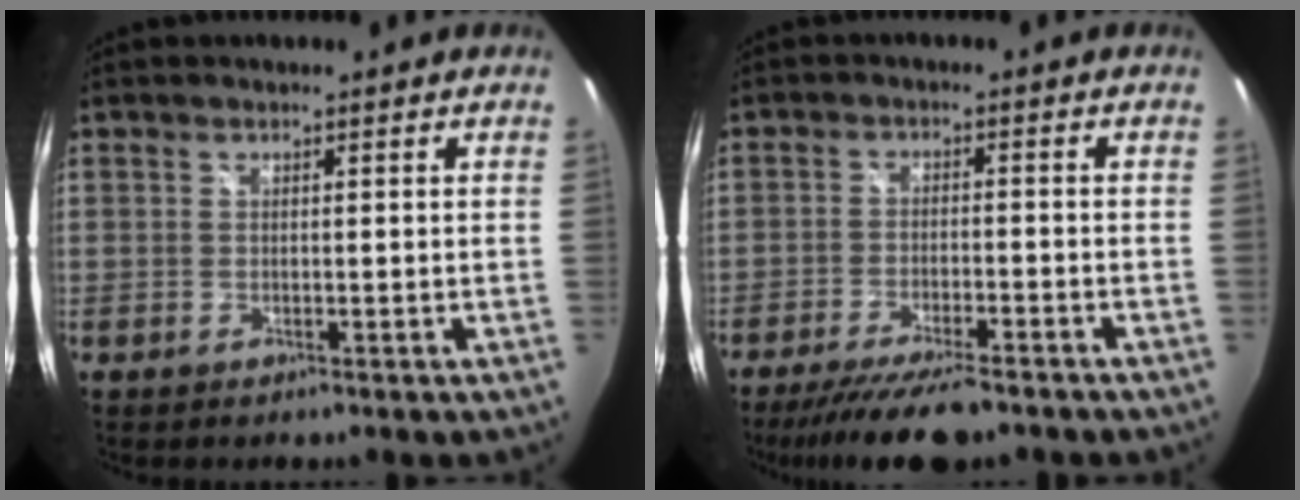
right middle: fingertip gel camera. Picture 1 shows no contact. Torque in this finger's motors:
{"motor_torque": [0.41, -0.40, 0.16, 0.08]}